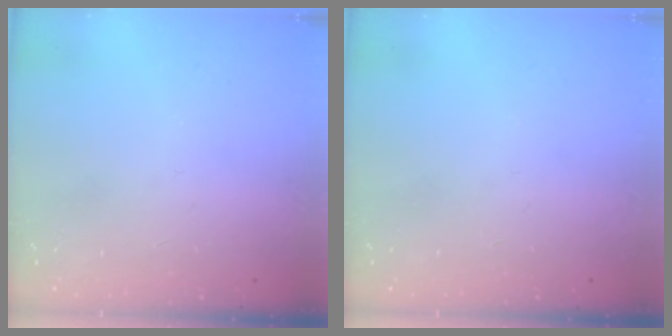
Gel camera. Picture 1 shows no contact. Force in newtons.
{"total": 0.0}